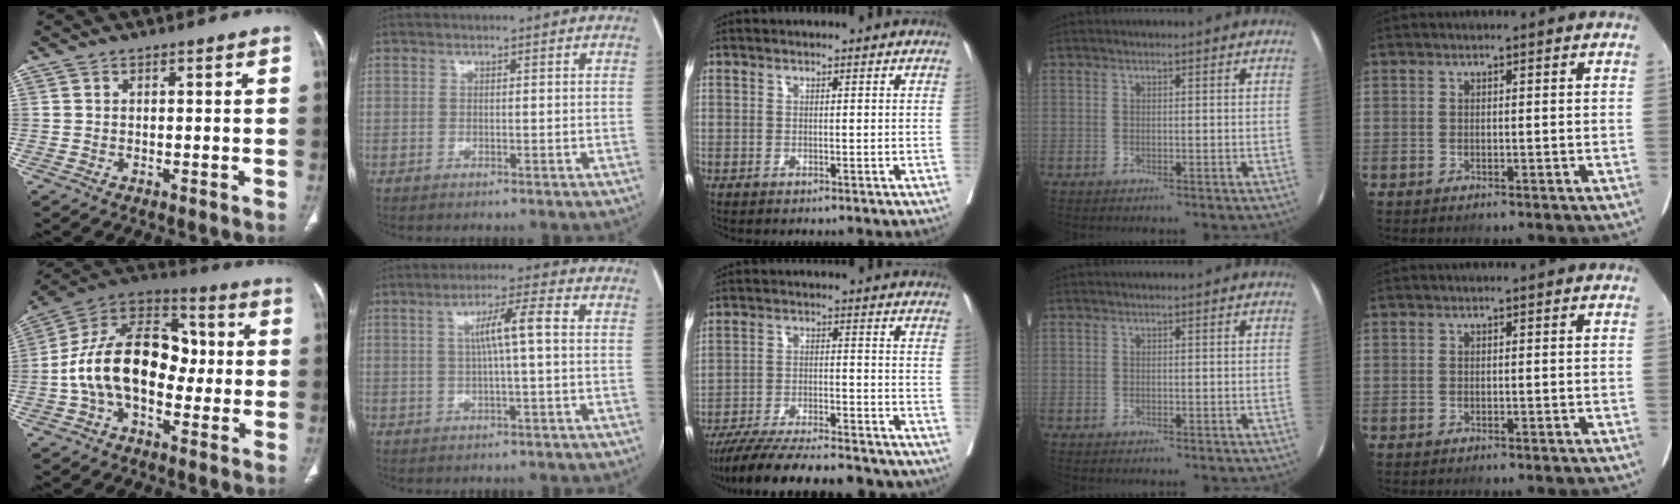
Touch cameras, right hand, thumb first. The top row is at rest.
{"thumb": {"total": 19.4, "force": [-1.7, 12.5, 14.8], "torque": [-0.234, 0.047, -0.035]}, "index": {"total": 6.1, "force": [0.8, 0.0, 6.1], "torque": [-0.105, 0.013, 0.013]}, "middle": {"total": 20.8, "force": [-18.6, 2.8, 8.8], "torque": [-0.134, -0.017, -0.270]}}